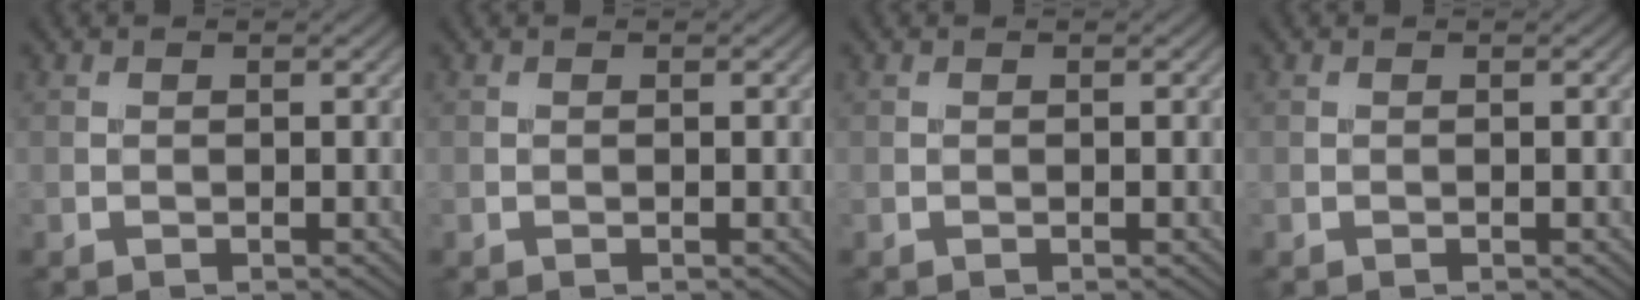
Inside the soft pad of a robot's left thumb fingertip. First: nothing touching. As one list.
[{"total": 0.0}, {"total": 0.0}, {"total": 0.0}]